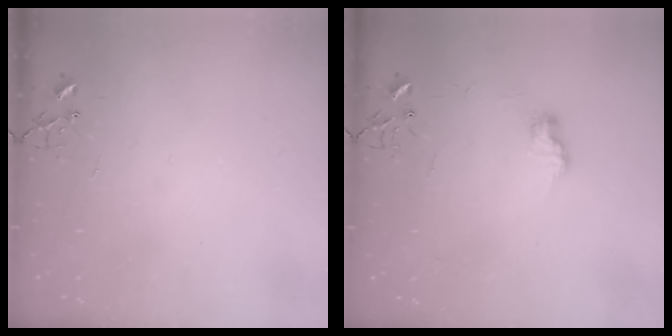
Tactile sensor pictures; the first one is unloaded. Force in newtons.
{"total": 7.6, "press": 7.5, "slide": 0.4}